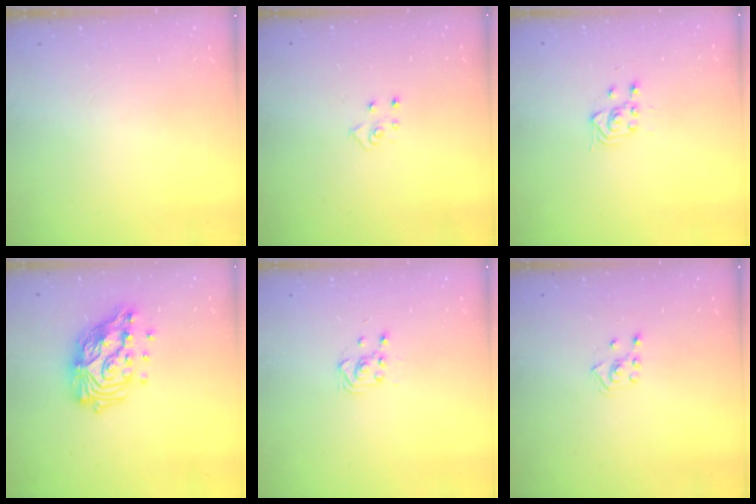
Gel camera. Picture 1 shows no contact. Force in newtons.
{"total": 4.7, "press": 4.7, "slide": 0.4}
{"total": 3.3, "press": 3.0, "slide": 1.4}
{"total": 15.2, "press": 15.1, "slide": 2.0}
{"total": 3.6, "press": 3.4, "slide": 1.1}
{"total": 2.8, "press": 2.7, "slide": 0.5}